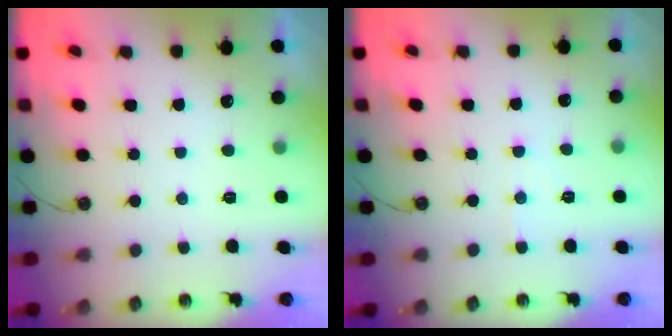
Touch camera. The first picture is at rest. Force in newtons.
{"total": 3.7, "press": 3.7, "slide": 0.5}